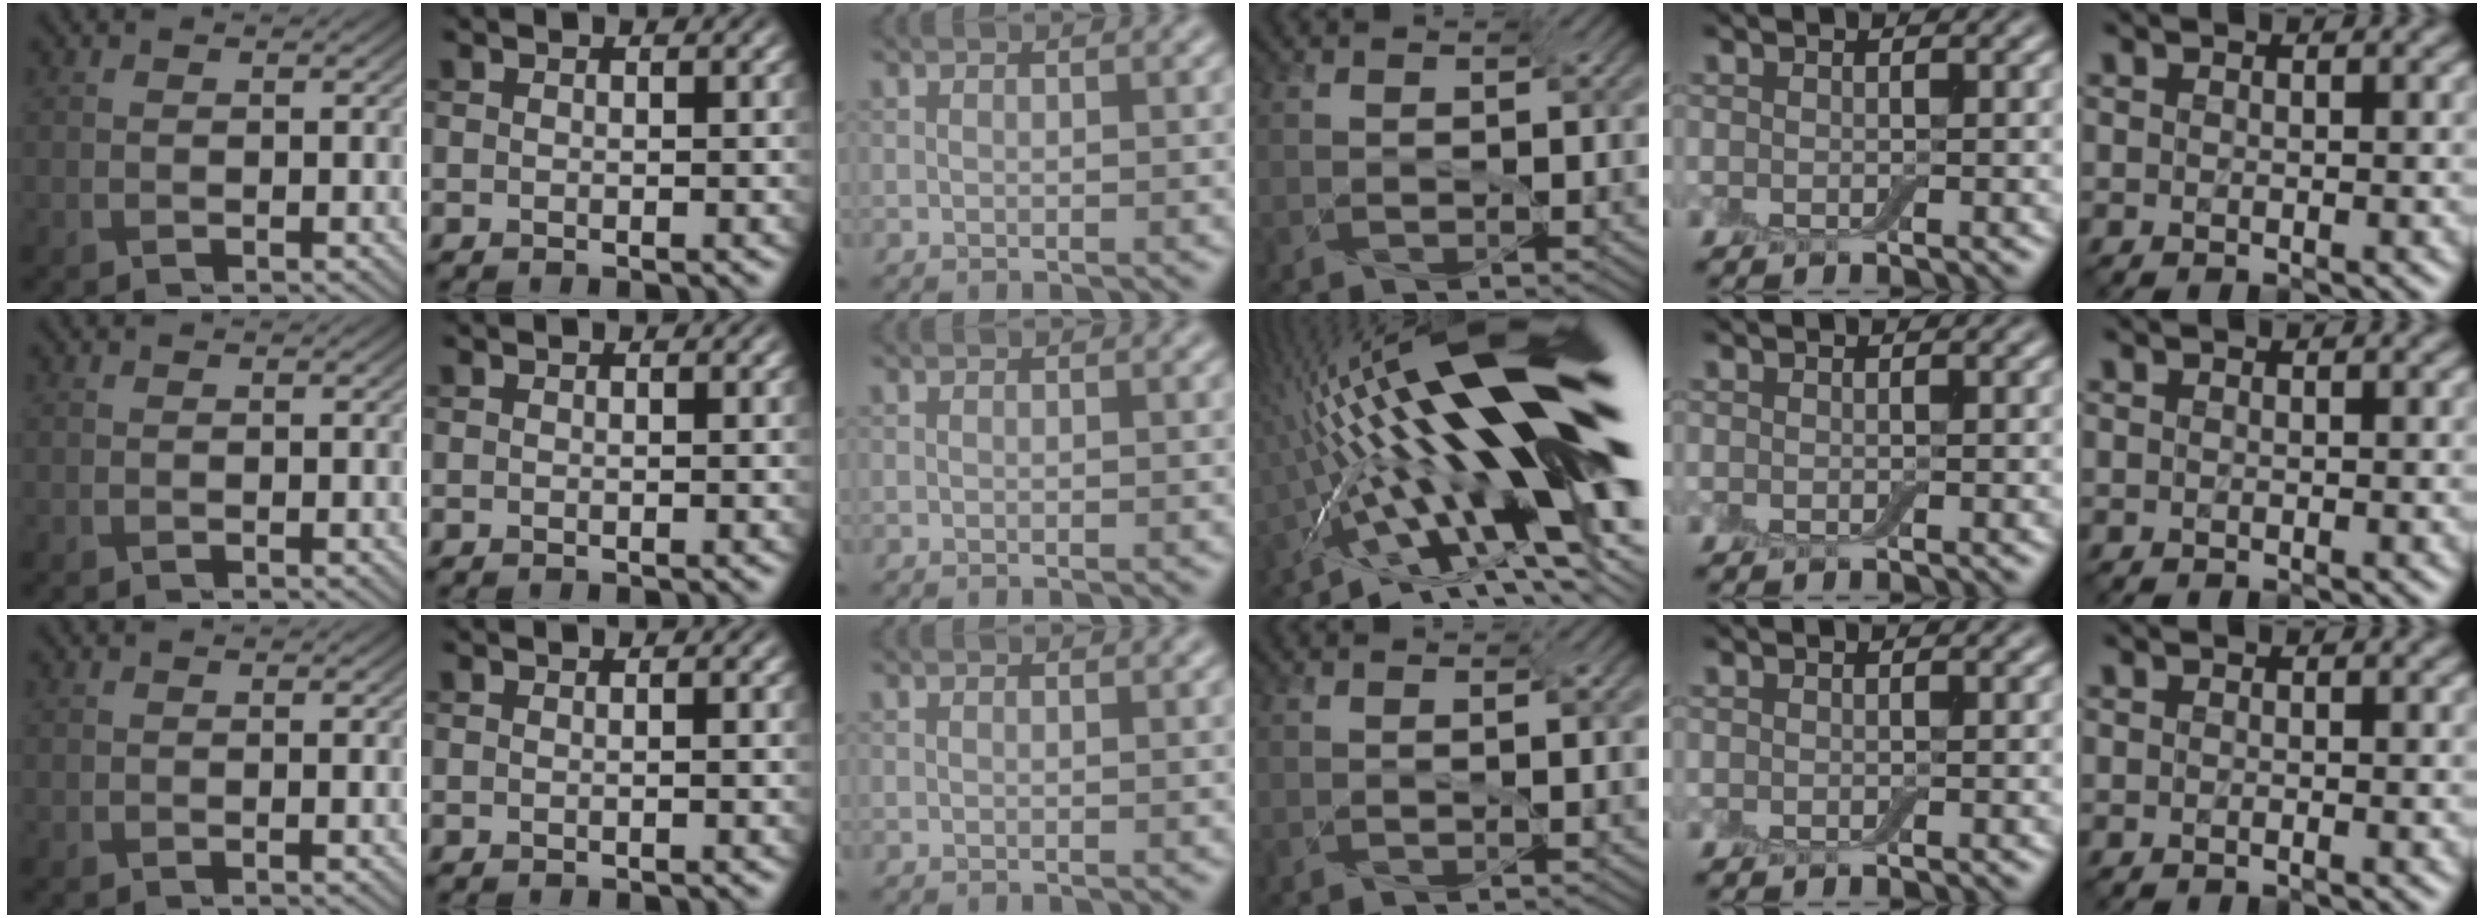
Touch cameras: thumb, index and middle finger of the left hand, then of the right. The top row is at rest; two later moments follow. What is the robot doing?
{"motion": "screw", "object": "jar lid"}